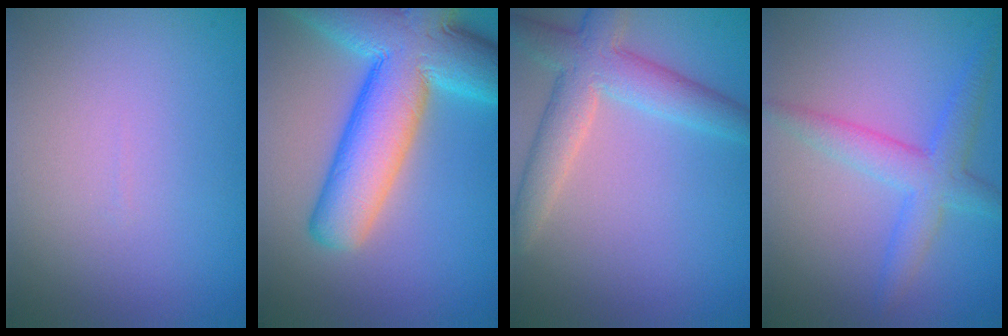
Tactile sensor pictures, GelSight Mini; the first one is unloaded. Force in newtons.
{"total": 12.5, "press": 12.5, "slide": 0.7}
{"total": 5.2, "press": 5.2, "slide": 0.2}
{"total": 3.7, "press": 3.7, "slide": 0.2}